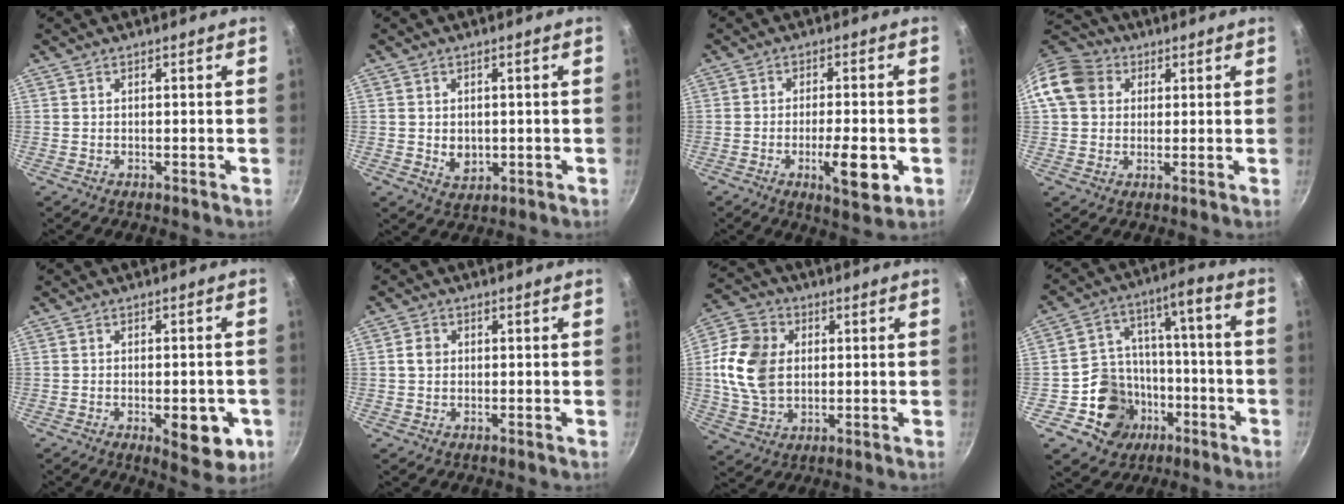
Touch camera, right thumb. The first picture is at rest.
{"total": 4.0, "force": [-0.1, 3.2, 2.4], "torque": [-0.028, -0.006, 0.006]}
{"total": 9.0, "force": [-2.8, 2.8, 8.1], "torque": [-0.111, 0.006, -0.037]}
{"total": 10.6, "force": [2.7, 9.0, 5.0], "torque": [-0.071, 0.017, 0.033]}
{"total": 10.1, "force": [-3.2, 4.6, 8.4], "torque": [-0.073, 0.006, -0.035]}
{"total": 2.5, "force": [0.2, 2.1, 1.2], "torque": [-0.013, 0.006, 0.001]}
{"total": 14.0, "force": [1.6, 10.6, 9.0], "torque": [-0.156, 0.003, 0.026]}
{"total": 15.4, "force": [-6.0, 13.1, 5.6], "torque": [-0.054, 0.062, -0.081]}